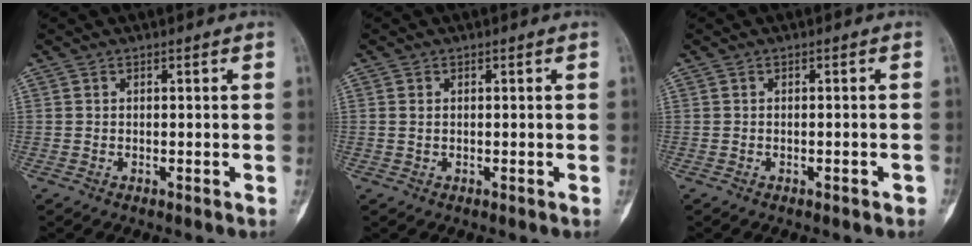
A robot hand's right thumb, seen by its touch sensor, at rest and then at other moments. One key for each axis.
{"total": 1.1, "fx": 0.2, "fy": 0.8, "fz": 0.8, "tx": -0.017, "ty": 0.003, "tz": 0.008}
{"total": 1.6, "fx": -1.1, "fy": 0.5, "fz": 1.1, "tx": -0.019, "ty": 0.006, "tz": -0.008}